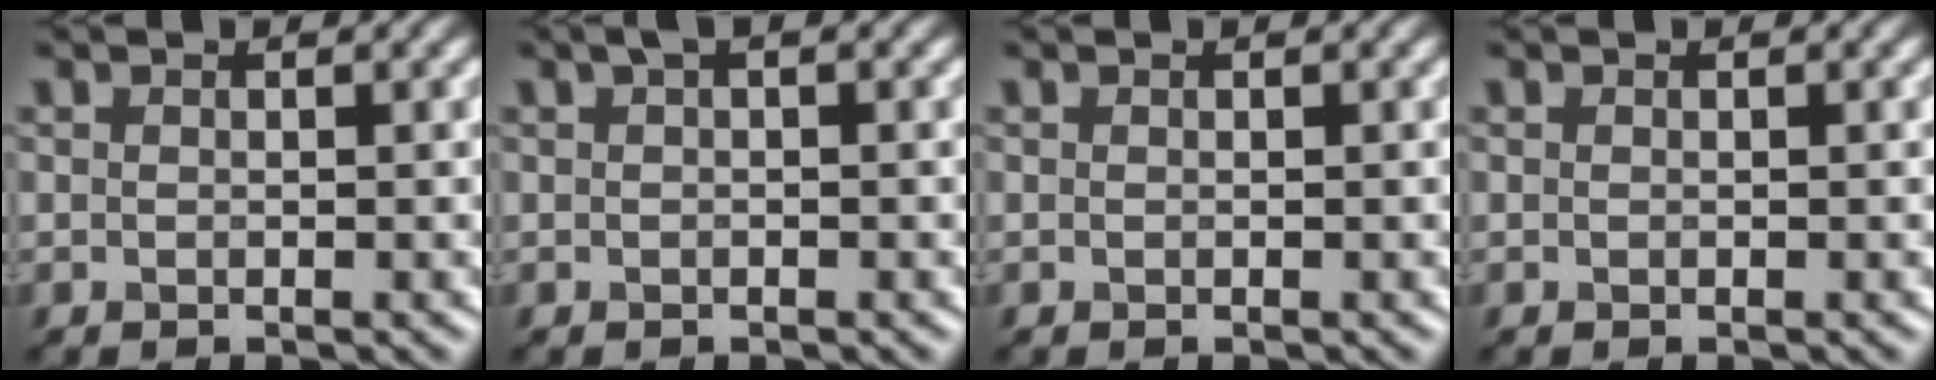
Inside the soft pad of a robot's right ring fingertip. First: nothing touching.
{"total": 0.8, "force": [0.3, 0.2, 0.7], "torque": [-0.012, 0.007, 0.006]}
{"total": 0.0}
{"total": 0.0}